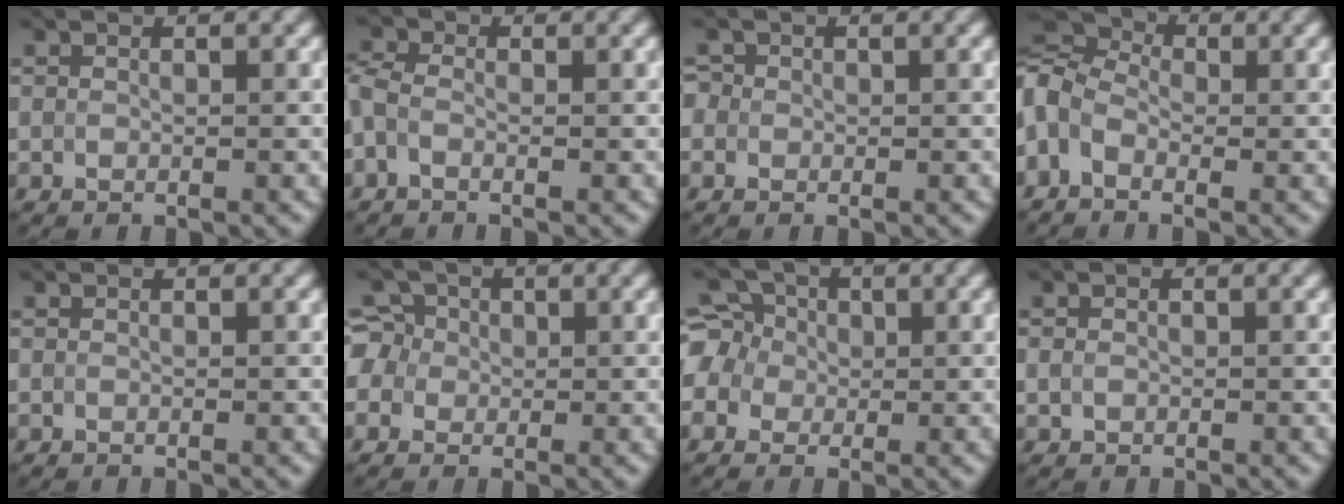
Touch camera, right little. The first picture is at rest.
{"total": 1.9, "force": [-0.6, 1.3, 1.4], "torque": [-0.037, 0.001, -0.023]}
{"total": 1.1, "force": [0.3, 1.1, 0.3], "torque": [-0.006, 0.004, -0.007]}
{"total": 7.1, "force": [-0.1, 4.9, 5.1], "torque": [-0.117, 0.032, -0.018]}
{"total": 0.0}
{"total": 4.1, "force": [0.5, 3.9, 1.4], "torque": [-0.019, 0.034, -0.011]}
{"total": 5.6, "force": [0.2, 5.2, 2.2], "torque": [-0.052, 0.041, -0.029]}
{"total": 0.8, "force": [0.0, 0.7, 0.4], "torque": [-0.006, -0.001, -0.001]}